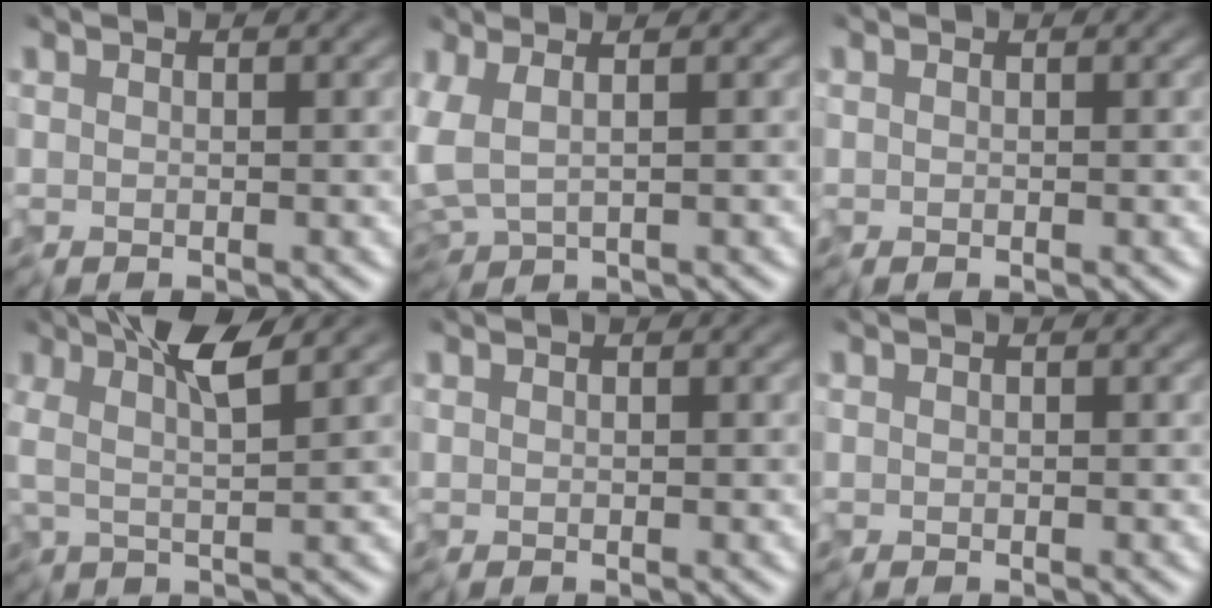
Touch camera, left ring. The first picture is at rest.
{"total": 3.2, "force": [1.0, 1.4, 2.7], "torque": [-0.066, 0.010, 0.015]}
{"total": 0.0}
{"total": 4.5, "force": [2.0, 0.8, 3.9], "torque": [-0.071, 0.004, 0.033]}
{"total": 0.0}
{"total": 0.0}